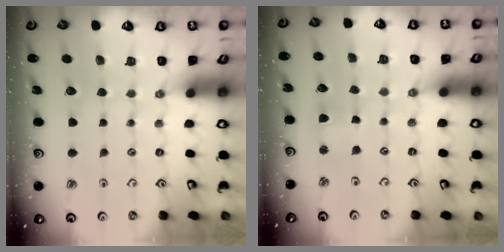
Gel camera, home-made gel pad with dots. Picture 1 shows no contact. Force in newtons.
{"total": 2.9, "press": 2.9, "slide": 0.4}